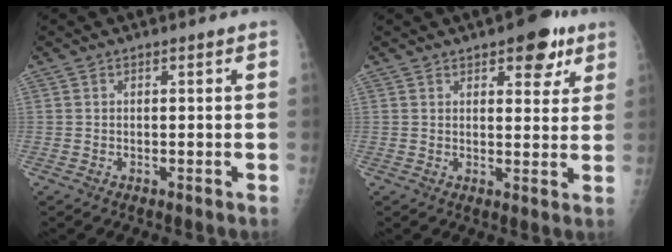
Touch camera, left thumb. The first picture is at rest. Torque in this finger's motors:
{"motor_torque": [1.14, 1.13, 1.06, -0.54, 0.26]}